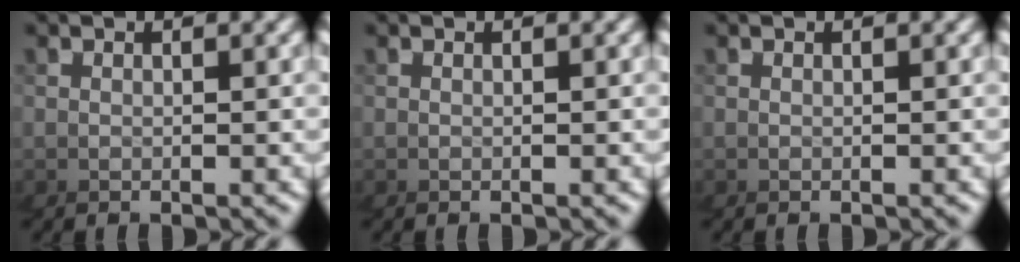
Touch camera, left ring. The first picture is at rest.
{"total": 0.0}
{"total": 0.0}